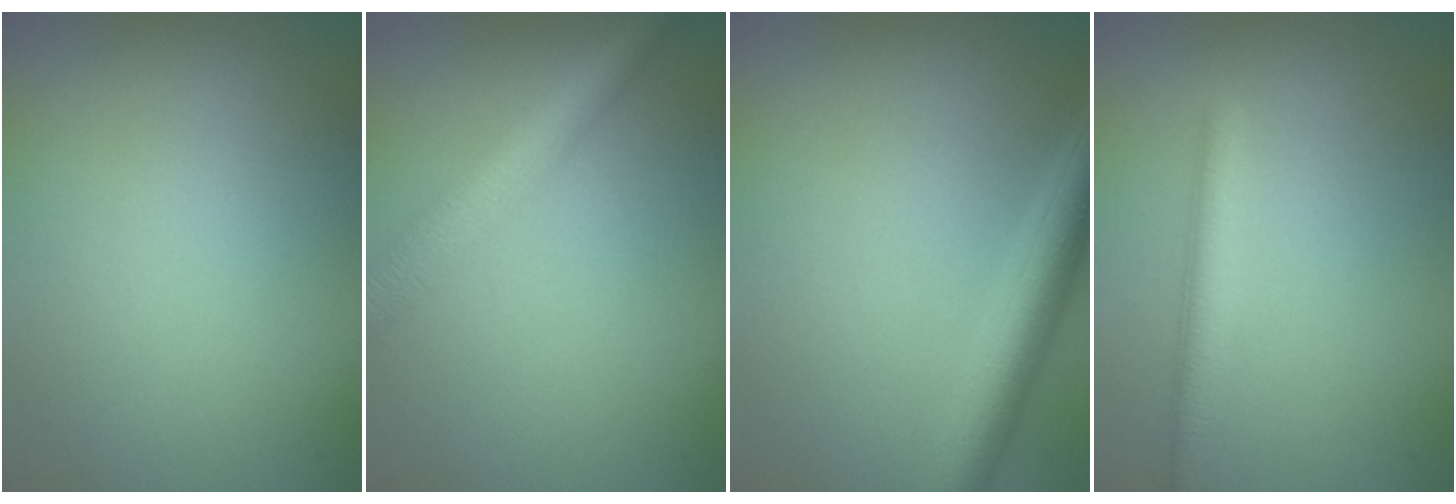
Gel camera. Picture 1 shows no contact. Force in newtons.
{"total": 4.6, "press": 4.6, "slide": 0.1}
{"total": 4.7, "press": 4.7, "slide": 0.4}
{"total": 2.6, "press": 2.6, "slide": 0.1}